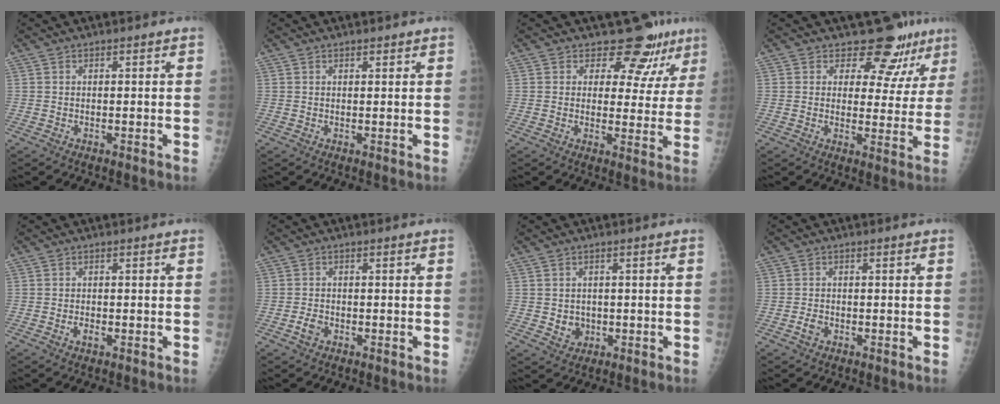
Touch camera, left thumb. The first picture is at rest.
{"total": 0.9, "force": [0.7, 0.4, 0.3], "torque": [-0.001, -0.005, 0.010]}
{"total": 8.6, "force": [7.0, 4.7, 1.8], "torque": [0.018, -0.045, 0.075]}
{"total": 9.3, "force": [7.6, 5.1, 1.7], "torque": [0.023, -0.048, 0.081]}
{"total": 1.4, "force": [-0.4, 0.8, 1.0], "torque": [-0.015, 0.000, -0.007]}
{"total": 2.0, "force": [-0.9, 1.4, 1.1], "torque": [-0.020, 0.003, -0.017]}
{"total": 3.1, "force": [-0.2, 2.8, 1.3], "torque": [-0.007, 0.000, 0.007]}
{"total": 1.6, "force": [-0.7, 1.1, 0.9], "torque": [-0.017, 0.002, -0.013]}